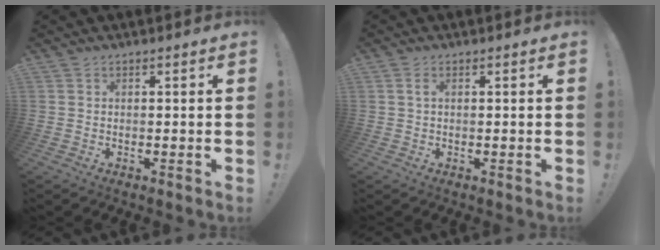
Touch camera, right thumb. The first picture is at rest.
{"total": 1.4, "force": [0.4, 0.6, 1.2], "torque": [-0.018, 0.001, 0.004]}